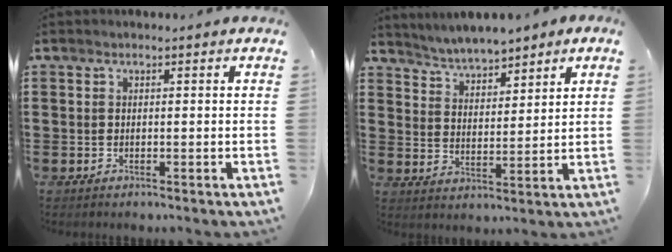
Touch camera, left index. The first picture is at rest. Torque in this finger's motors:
{"motor_torque": [1.12, -1.02, 0.55, 0.12]}